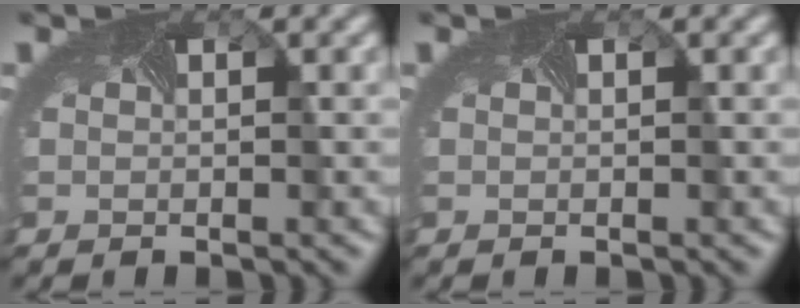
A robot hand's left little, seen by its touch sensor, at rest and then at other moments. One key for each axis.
{"total": 0.0}